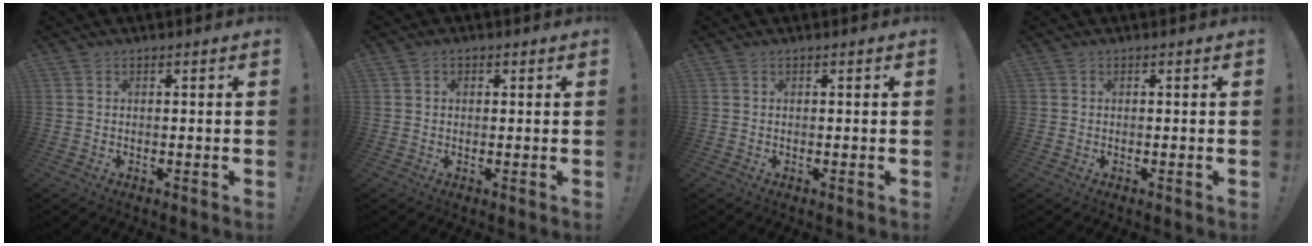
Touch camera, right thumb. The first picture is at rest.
{"total": 1.3, "force": [0.2, 1.1, 0.6], "torque": [-0.007, 0.003, 0.003]}
{"total": 0.0}
{"total": 0.6, "force": [0.1, 0.6, -0.1], "torque": [-0.006, 0.004, 0.003]}